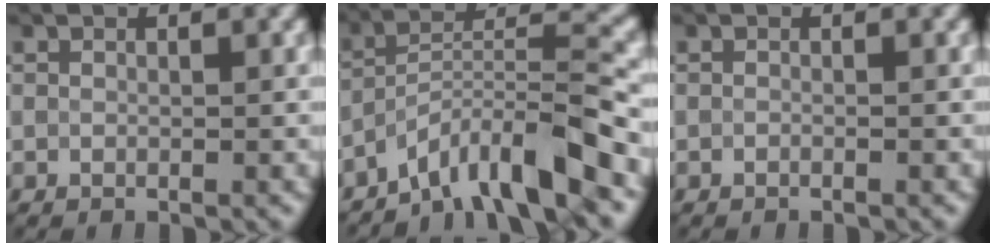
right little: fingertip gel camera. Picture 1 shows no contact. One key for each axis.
{"total": 7.7, "fx": -5.7, "fy": 1.1, "fz": 5.1, "tx": -0.073, "ty": 0.014, "tz": -0.103}
{"total": 0.5, "fx": -0.4, "fy": 0.1, "fz": 0.3, "tx": -0.005, "ty": -0.003, "tz": -0.009}